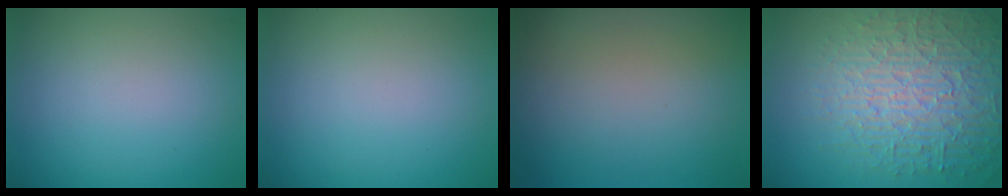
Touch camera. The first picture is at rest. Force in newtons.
{"total": 0.0}
{"total": 0.0}
{"total": 7.2, "press": 7.0, "slide": 1.8}